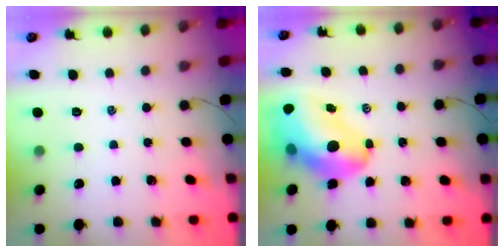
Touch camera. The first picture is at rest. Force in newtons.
{"total": 16.8, "press": 16.1, "slide": 4.6}